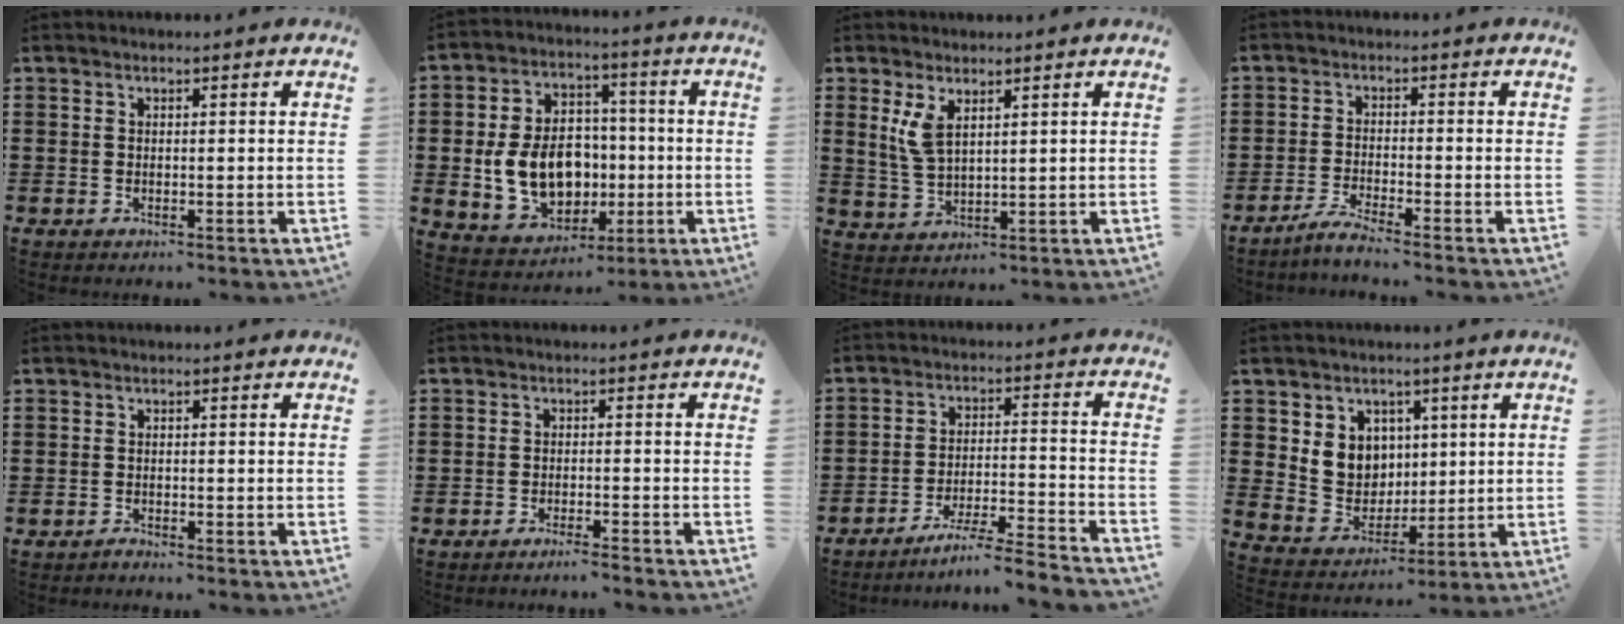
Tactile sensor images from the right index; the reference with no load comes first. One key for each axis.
{"total": 11.6, "fx": -1.2, "fy": 8.8, "fz": 7.4, "tx": -0.153, "ty": 0.011, "tz": -0.021}
{"total": 4.7, "fx": 2.3, "fy": 2.0, "fz": 3.6, "tx": -0.086, "ty": 0.001, "tz": 0.039}
{"total": 3.0, "fx": -2.8, "fy": -0.5, "fz": 1.1, "tx": -0.027, "ty": -0.003, "tz": -0.056}
{"total": 0.9, "fx": -0.9, "fy": -0.1, "fz": -0.1, "tx": 0.000, "ty": 0.000, "tz": -0.020}
{"total": 2.2, "fx": -2.0, "fy": -0.5, "fz": 0.5, "tx": -0.007, "ty": -0.001, "tz": -0.040}
{"total": 6.4, "fx": -5.8, "fy": -0.6, "fz": 2.5, "tx": -0.053, "ty": -0.015, "tz": -0.117}
{"total": 6.9, "fx": 2.4, "fy": 6.3, "fz": 1.4, "tx": -0.045, "ty": -0.002, "tz": 0.044}